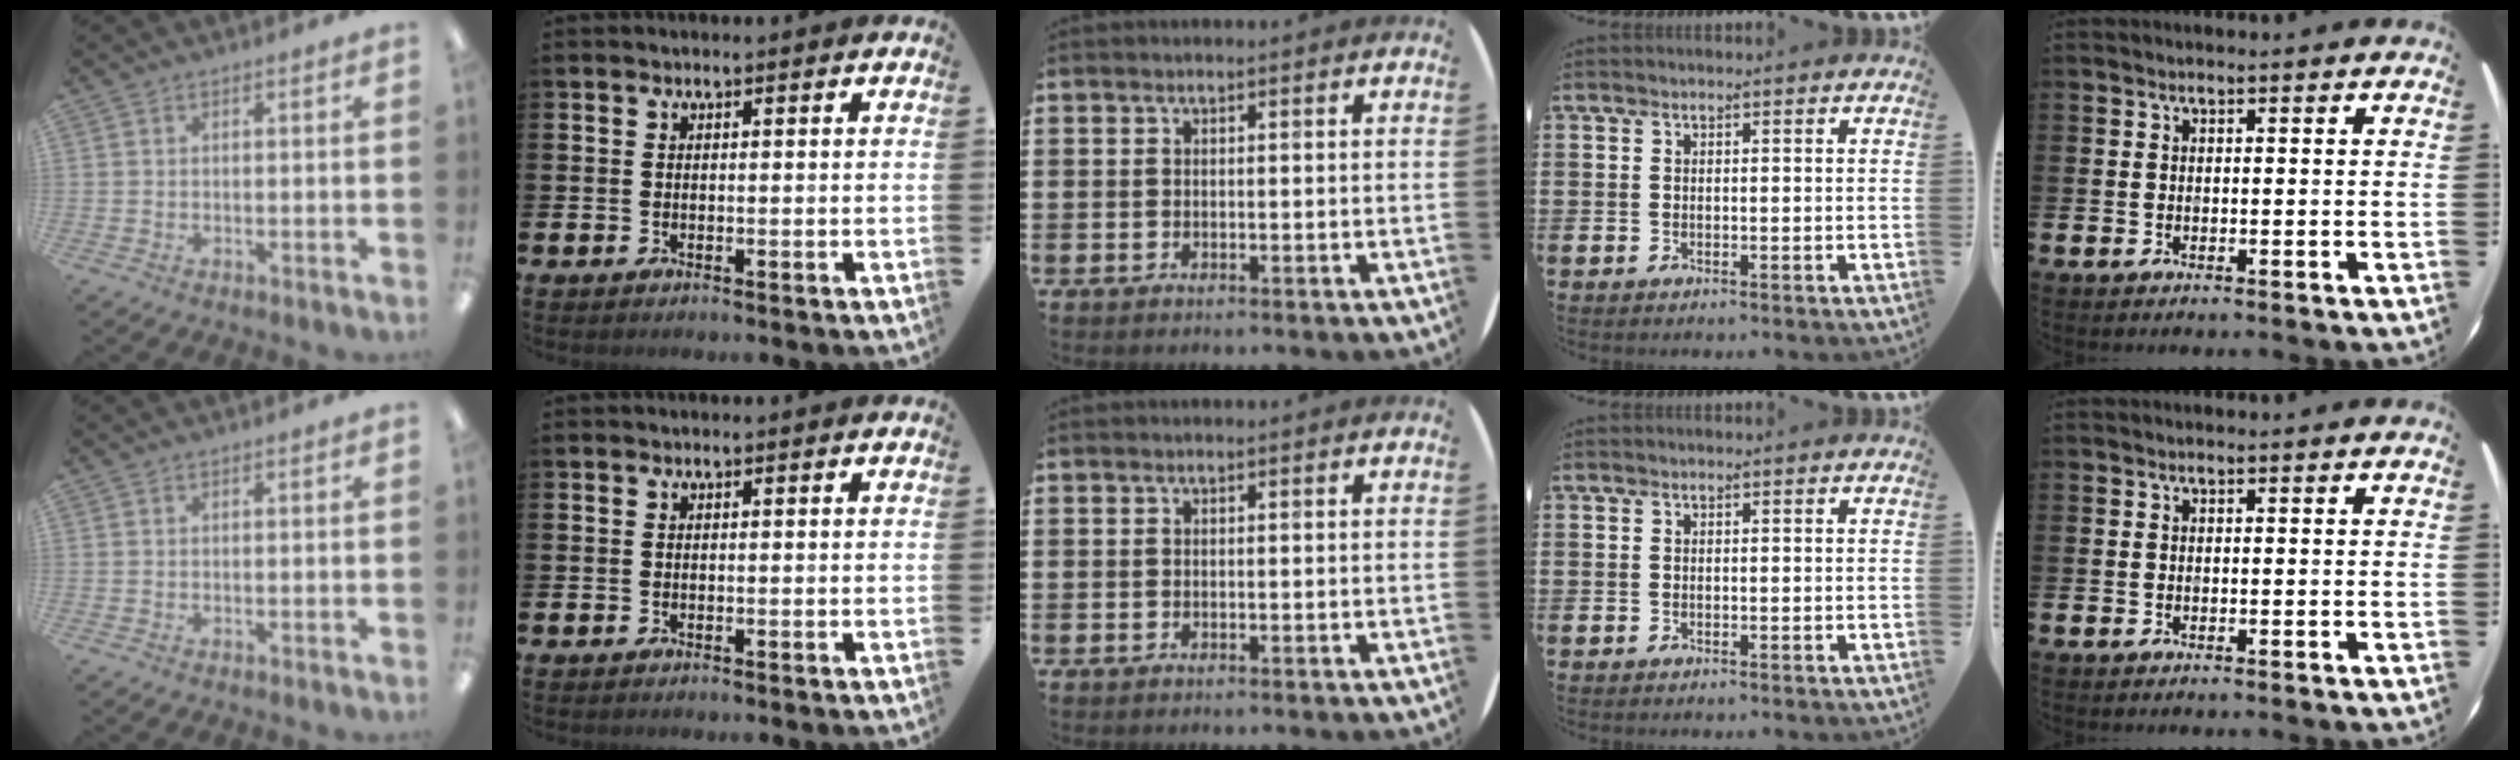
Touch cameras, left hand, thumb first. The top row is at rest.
{}